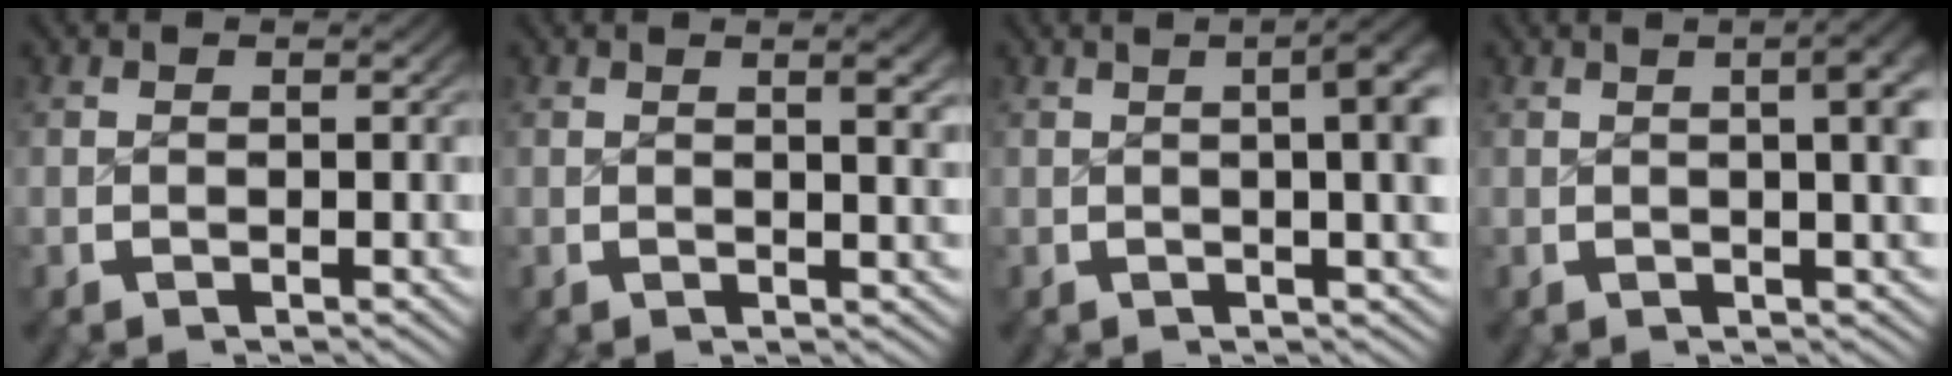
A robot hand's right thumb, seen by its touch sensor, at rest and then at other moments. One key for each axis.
{"total": 2.1, "fx": 0.6, "fy": 0.4, "fz": 1.9, "tx": -0.023, "ty": -0.003, "tz": 0.012}
{"total": 8.5, "fx": 2.4, "fy": 3.9, "fz": 7.2, "tx": -0.060, "ty": 0.032, "tz": 0.017}
{"total": 7.0, "fx": 2.0, "fy": 2.8, "fz": 6.1, "tx": -0.055, "ty": 0.021, "tz": 0.020}